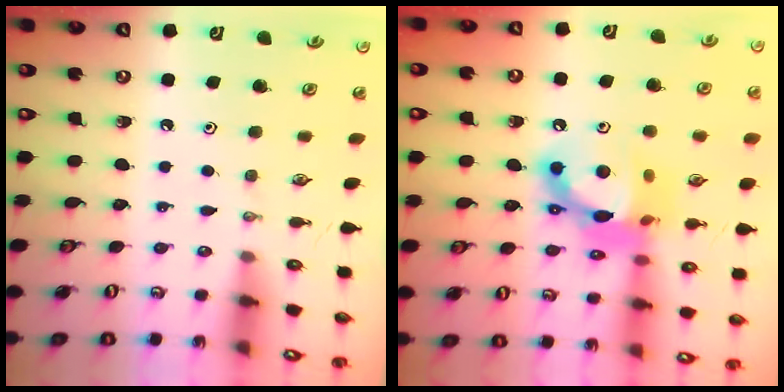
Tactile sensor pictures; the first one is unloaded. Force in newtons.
{"total": 15.1, "press": 15.1, "slide": 1.1}